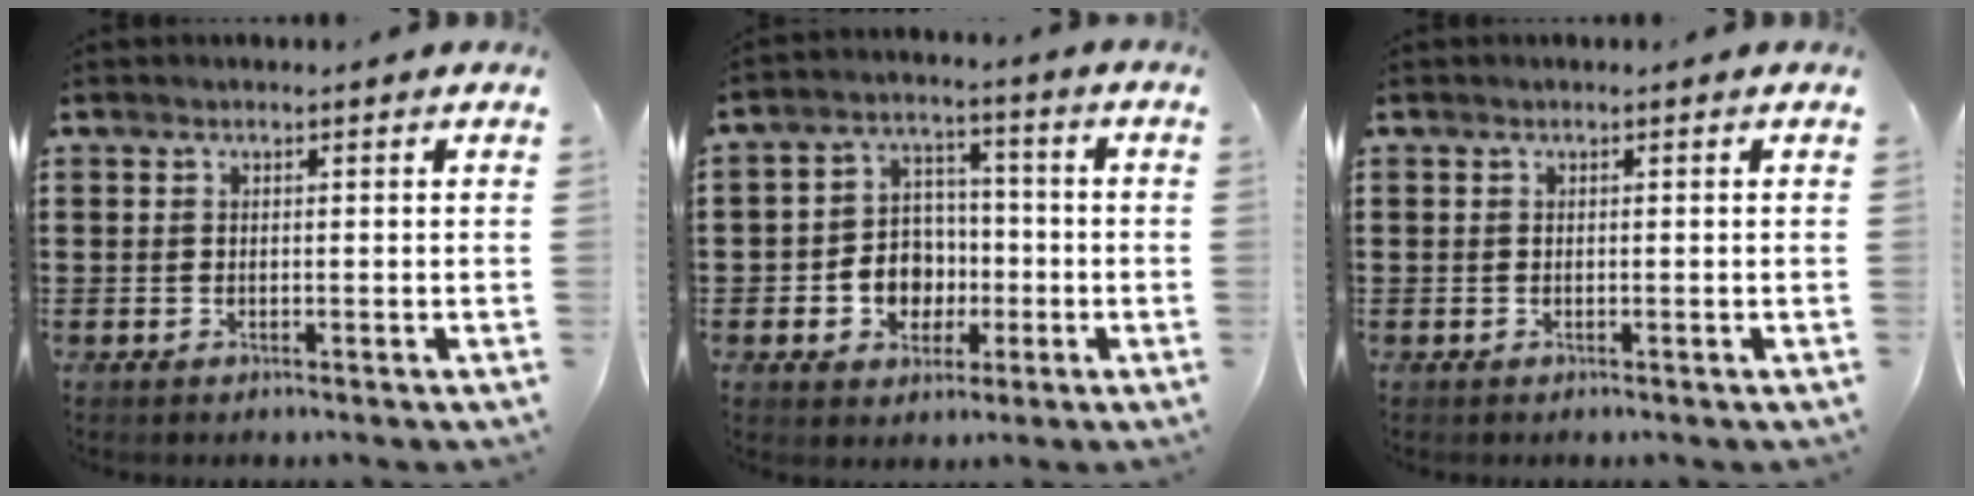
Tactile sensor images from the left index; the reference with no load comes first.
{"total": 6.9, "force": [-1.7, 6.2, 2.5], "torque": [-0.053, 0.019, -0.028]}
{"total": 0.0}